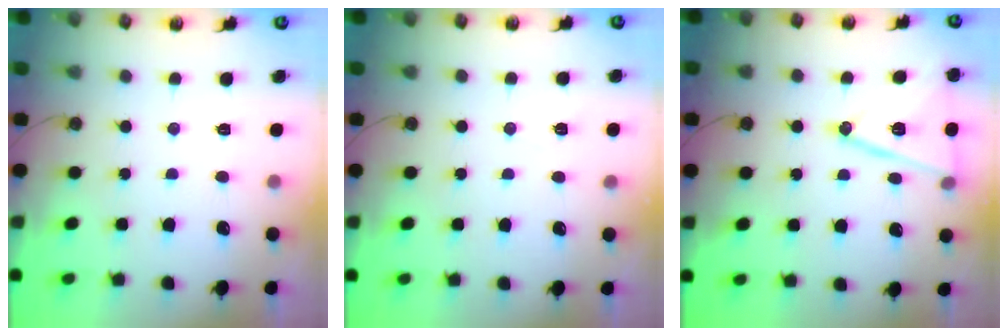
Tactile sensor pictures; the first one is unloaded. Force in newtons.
{"total": 6.0, "press": 4.4, "slide": 4.2}
{"total": 15.3, "press": 14.9, "slide": 3.3}